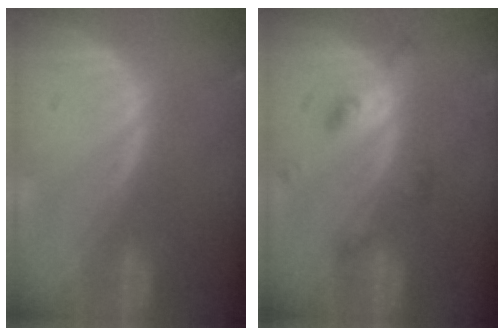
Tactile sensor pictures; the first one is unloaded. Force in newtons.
{"total": 4.4, "press": 4.0, "slide": 2.0}